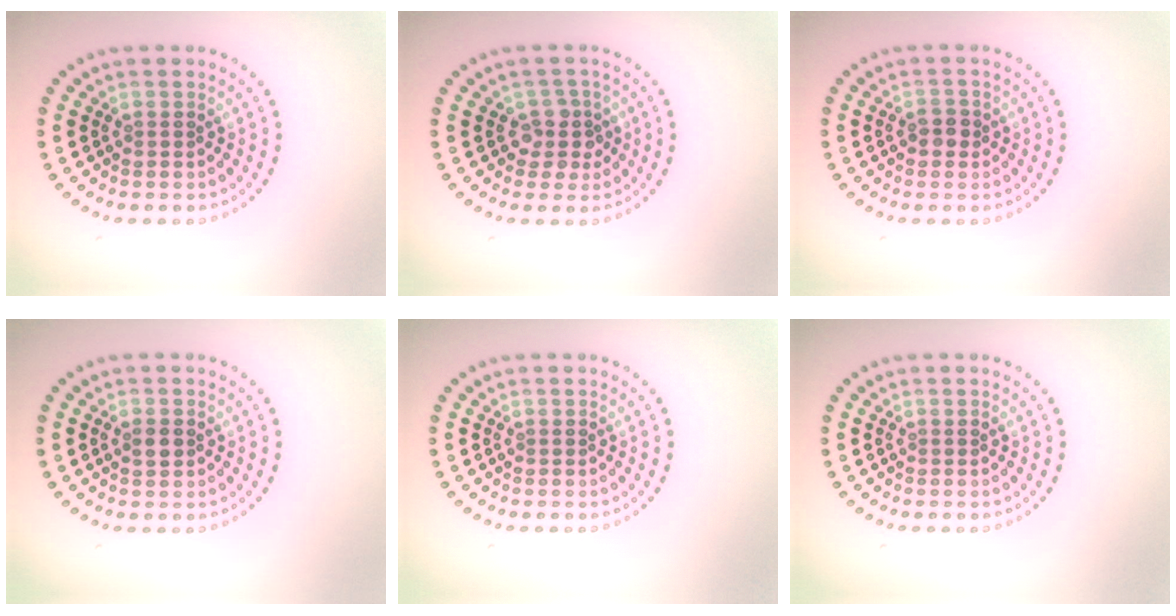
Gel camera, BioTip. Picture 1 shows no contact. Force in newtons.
{"total": 2.4, "press": 2.0, "slide": 1.4}
{"total": 1.5, "press": 1.5, "slide": 0.3}
{"total": 1.4, "press": 1.4, "slide": 0.1}
{"total": 0.0}
{"total": 0.0}